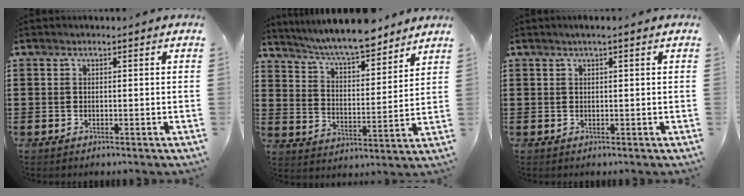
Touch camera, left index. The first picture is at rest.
{"total": 7.3, "force": [6.9, 0.5, 2.4], "torque": [-0.074, -0.037, 0.120]}
{"total": 0.9, "force": [0.4, 0.0, 0.8], "torque": [-0.013, 0.002, 0.007]}